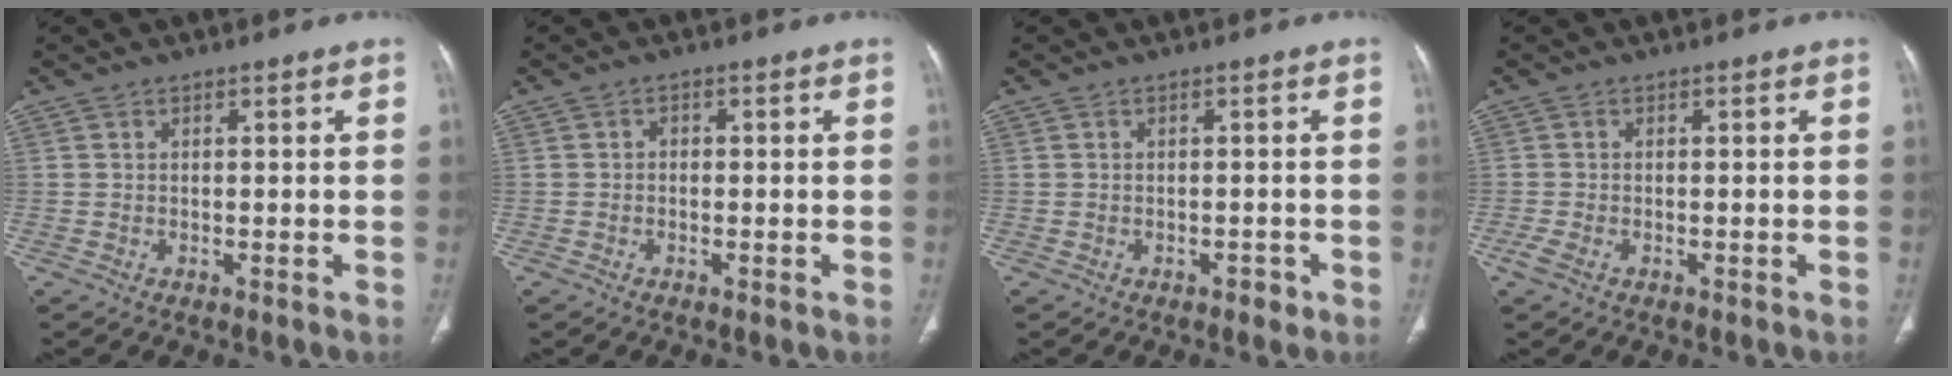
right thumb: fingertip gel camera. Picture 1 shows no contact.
{"total": 1.1, "force": [-0.2, 0.9, 0.5], "torque": [-0.001, 0.004, -0.008]}
{"total": 1.4, "force": [-0.8, 0.9, 0.8], "torque": [-0.007, 0.003, -0.010]}
{"total": 1.9, "force": [-0.9, 0.9, 1.4], "torque": [-0.043, -0.003, -0.020]}